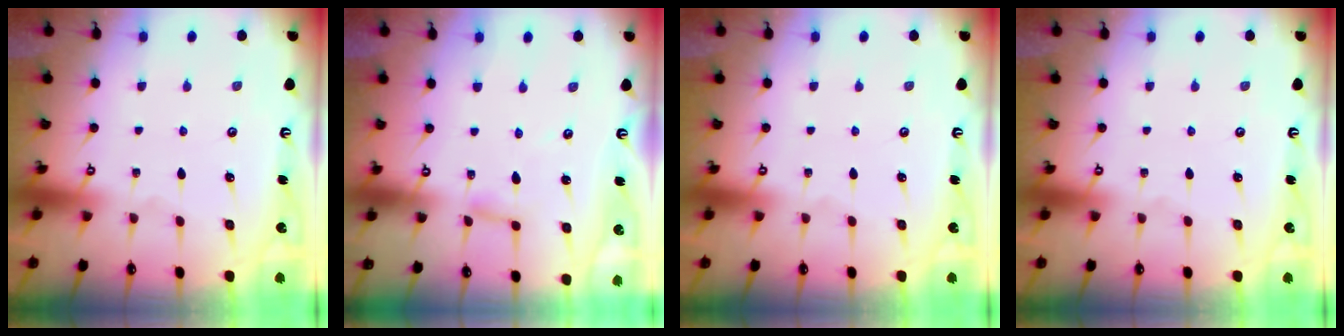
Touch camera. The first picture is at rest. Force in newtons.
{"total": 2.5, "press": 2.5, "slide": 0.2}
{"total": 0.0}
{"total": 0.0}